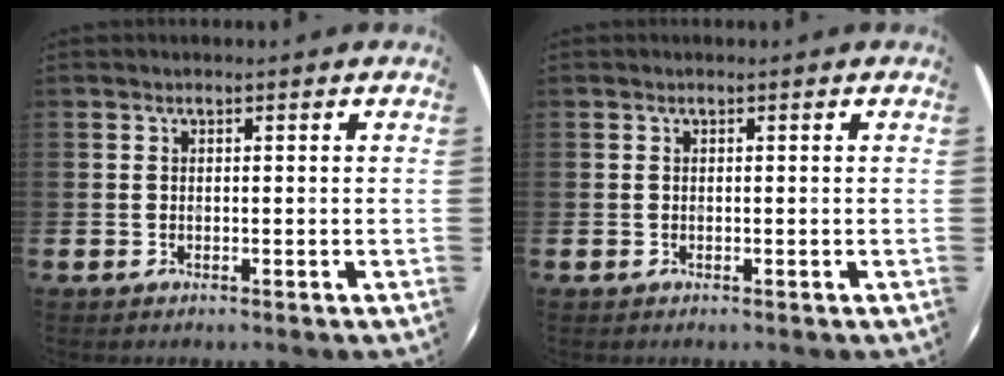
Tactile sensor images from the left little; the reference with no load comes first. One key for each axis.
{"total": 0.0}